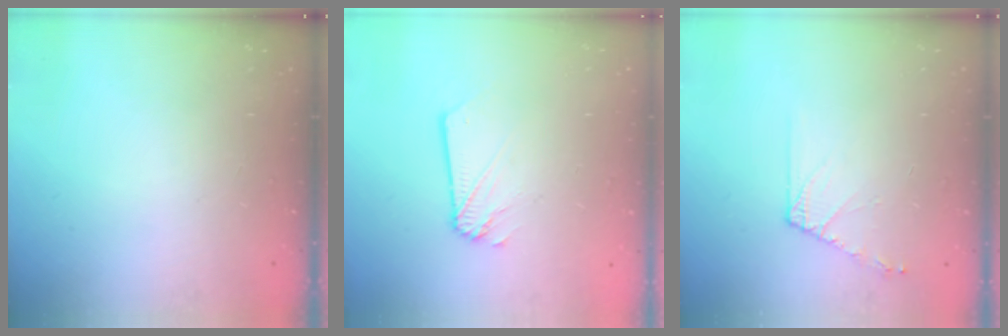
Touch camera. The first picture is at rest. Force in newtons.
{"total": 1.2, "press": 1.2, "slide": 0.1}
{"total": 6.5, "press": 6.4, "slide": 1.1}